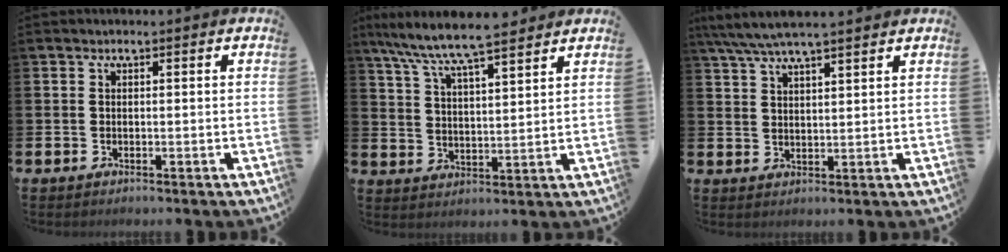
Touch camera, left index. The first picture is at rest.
{"total": 8.2, "force": [7.7, 0.8, 2.8], "torque": [-0.081, -0.036, 0.139]}
{"total": 5.6, "force": [5.1, 0.4, 2.4], "torque": [-0.061, -0.013, 0.092]}